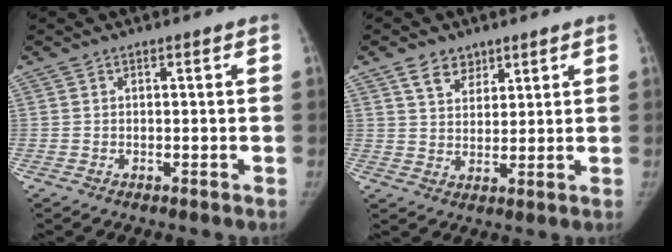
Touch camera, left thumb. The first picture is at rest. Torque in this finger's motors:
{"motor_torque": [0.79, 0.02, 0.02, -0.12, 0.10]}